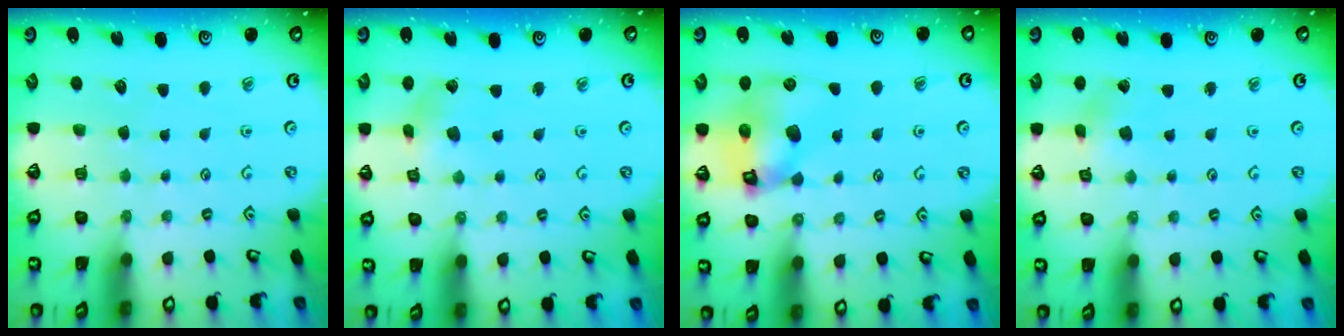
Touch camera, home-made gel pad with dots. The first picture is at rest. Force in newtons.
{"total": 2.7, "press": 2.7, "slide": 0.5}
{"total": 11.7, "press": 11.6, "slide": 1.6}
{"total": 2.0, "press": 2.0, "slide": 0.3}